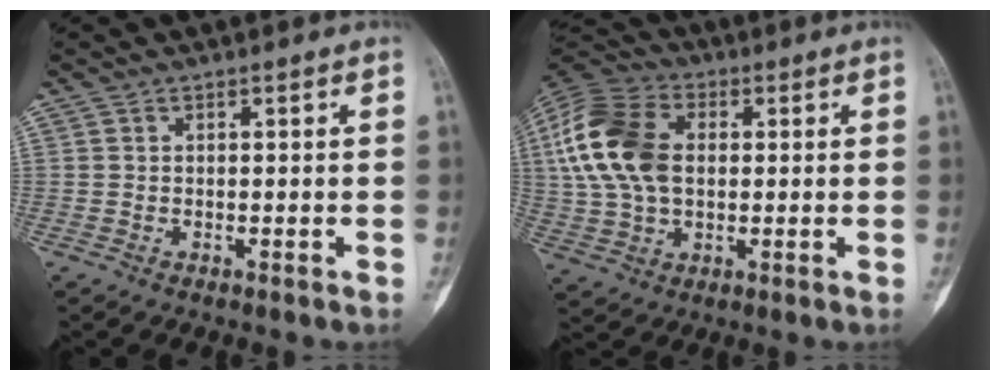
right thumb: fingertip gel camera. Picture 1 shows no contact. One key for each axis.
{"total": 17.2, "fx": 2.3, "fy": 11.4, "fz": 12.7, "tx": -0.253, "ty": 0.017, "tz": 0.038}